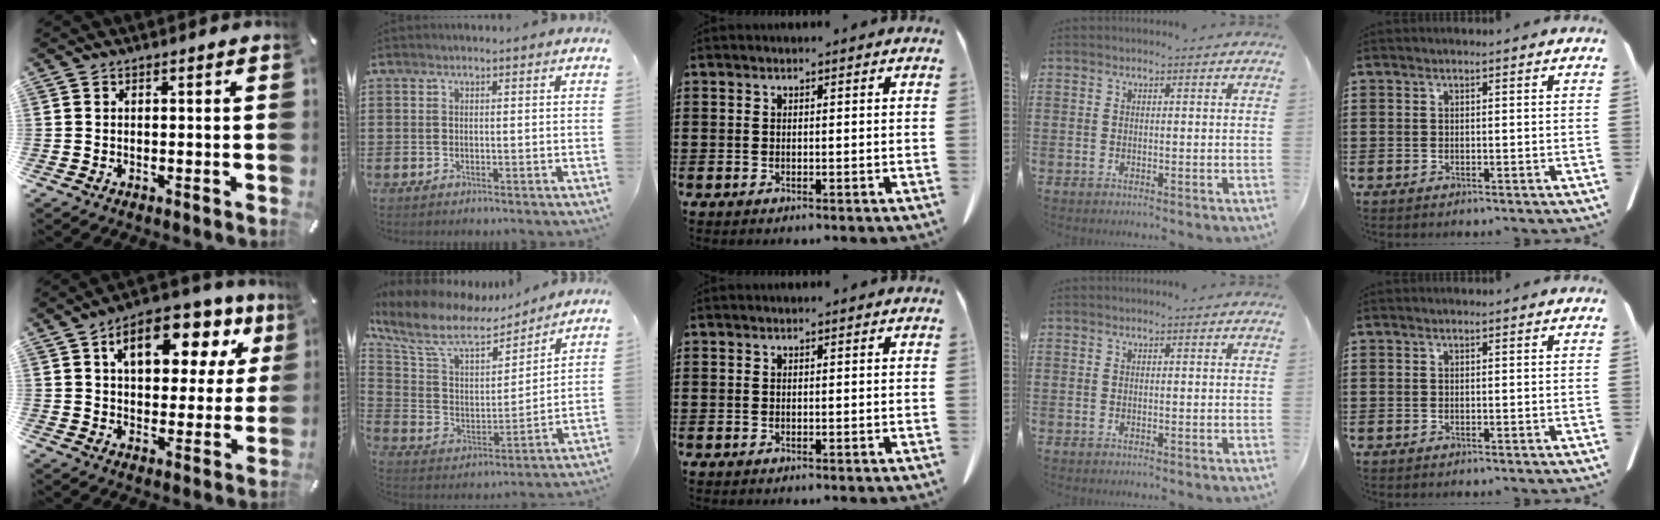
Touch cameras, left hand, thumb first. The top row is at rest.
{"thumb": {"total": 15.6, "force": [7.4, 9.0, 10.4], "torque": [-0.155, -0.021, 0.122]}, "index": {"total": 10.7, "force": [8.5, 3.5, 5.4], "torque": [-0.142, -0.045, 0.145]}}